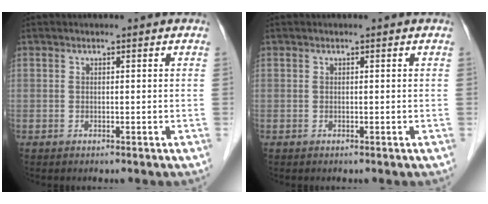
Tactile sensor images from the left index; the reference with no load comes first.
{"total": 0.0}